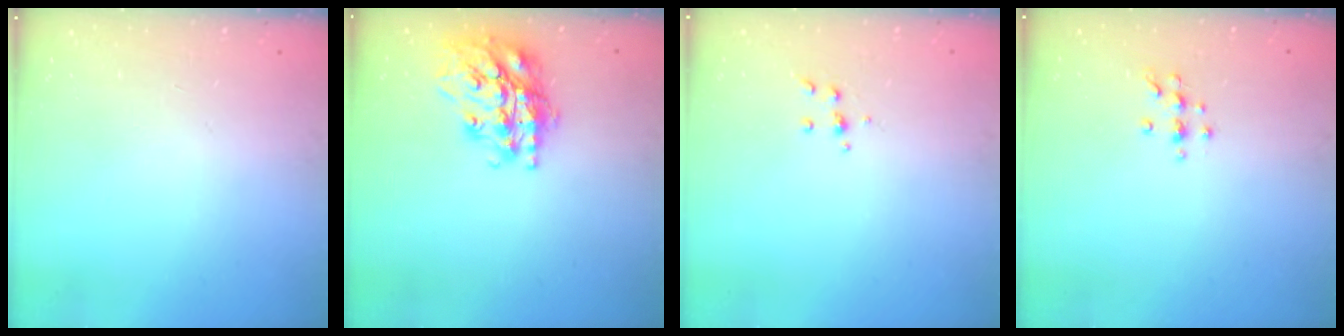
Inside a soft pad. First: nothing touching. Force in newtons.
{"total": 20.3, "press": 20.3, "slide": 1.6}
{"total": 4.0, "press": 3.9, "slide": 0.9}
{"total": 6.3, "press": 6.2, "slide": 0.7}